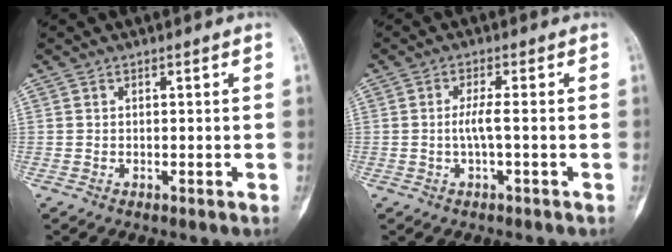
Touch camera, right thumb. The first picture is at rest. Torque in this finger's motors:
{"motor_torque": [0.02, 0.24, 0.34, -0.19, 0.02]}